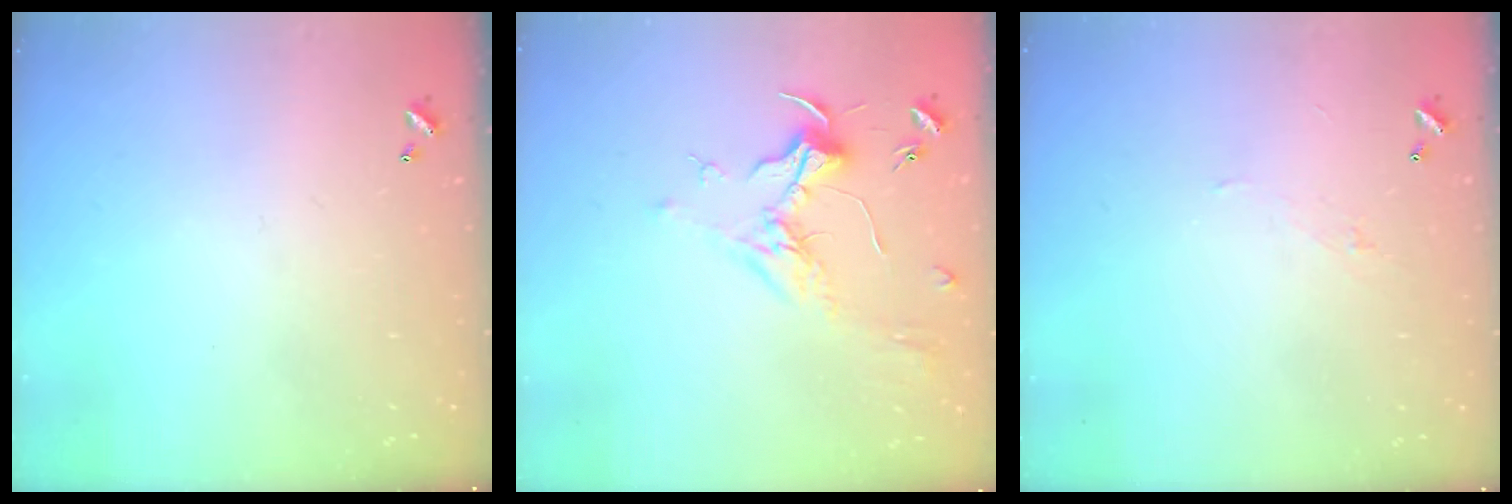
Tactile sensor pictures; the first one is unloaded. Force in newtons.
{"total": 1.8, "press": 1.7, "slide": 0.6}
{"total": 2.0, "press": 1.9, "slide": 0.5}